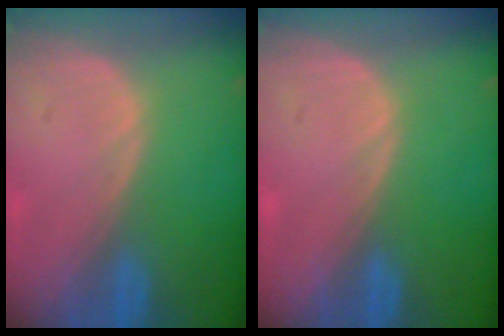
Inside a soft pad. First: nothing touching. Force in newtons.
{"total": 0.0}